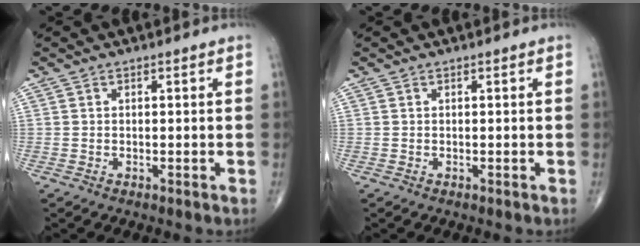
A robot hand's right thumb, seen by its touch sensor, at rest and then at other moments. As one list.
[{"total": 0.0}]